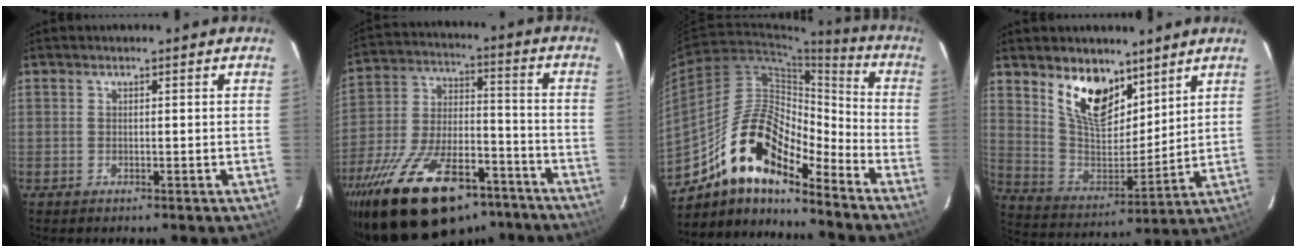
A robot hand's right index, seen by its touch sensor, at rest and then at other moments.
{"total": 27.6, "force": [-19.0, 11.9, 16.1], "torque": [-0.304, -0.011, -0.288]}
{"total": 16.8, "force": [-12.4, 5.7, 9.8], "torque": [-0.170, 0.015, -0.235]}
{"total": 13.9, "force": [9.0, 7.0, 7.9], "torque": [-0.149, -0.009, 0.175]}